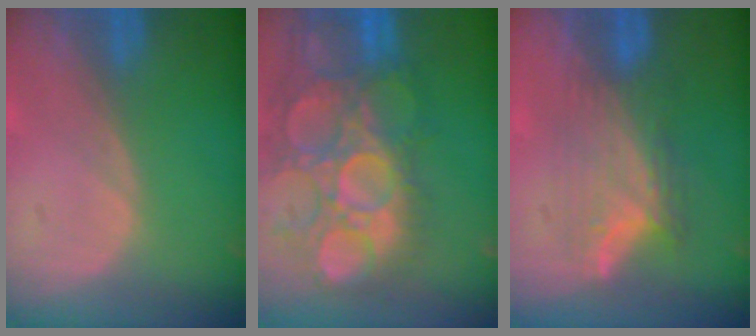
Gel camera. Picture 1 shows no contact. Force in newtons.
{"total": 13.8, "press": 12.5, "slide": 5.8}
{"total": 7.9, "press": 6.8, "slide": 4.1}